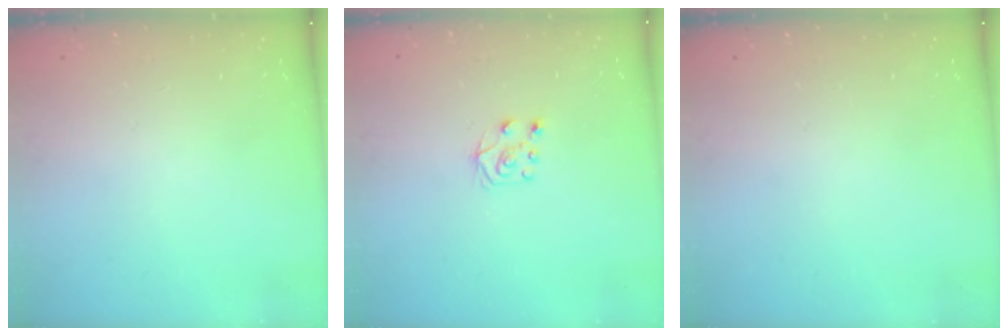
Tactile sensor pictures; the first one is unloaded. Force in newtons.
{"total": 6.1, "press": 6.1, "slide": 0.5}
{"total": 0.0}